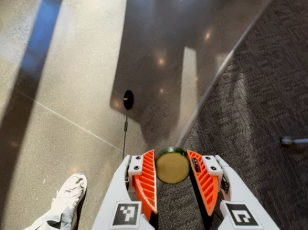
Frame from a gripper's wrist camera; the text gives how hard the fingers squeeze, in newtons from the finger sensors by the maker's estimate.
{"total": 8.6, "left": 8.2, "right": 8.9}